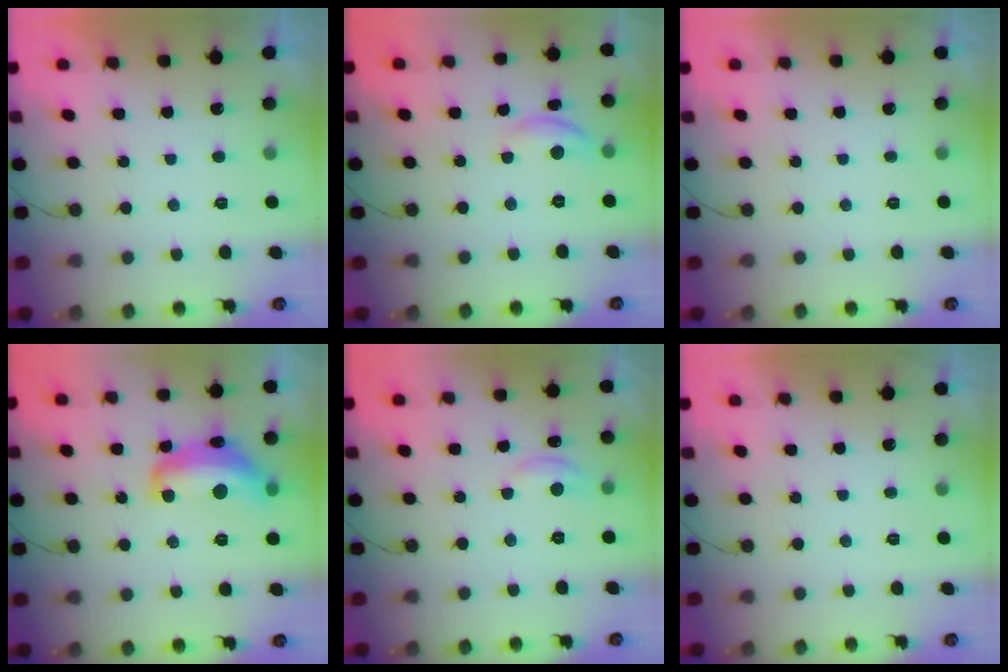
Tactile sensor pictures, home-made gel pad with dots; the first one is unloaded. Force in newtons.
{"total": 6.9, "press": 6.8, "slide": 0.7}
{"total": 0.0}
{"total": 14.0, "press": 13.9, "slide": 1.0}
{"total": 4.6, "press": 4.6, "slide": 0.5}
{"total": 0.0}